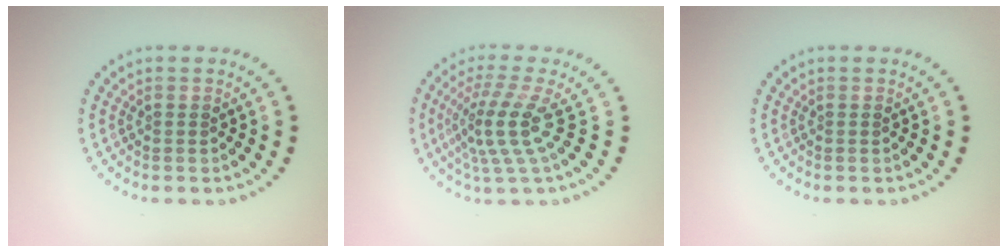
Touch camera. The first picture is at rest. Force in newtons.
{"total": 4.2, "press": 2.8, "slide": 3.1}
{"total": 0.0}